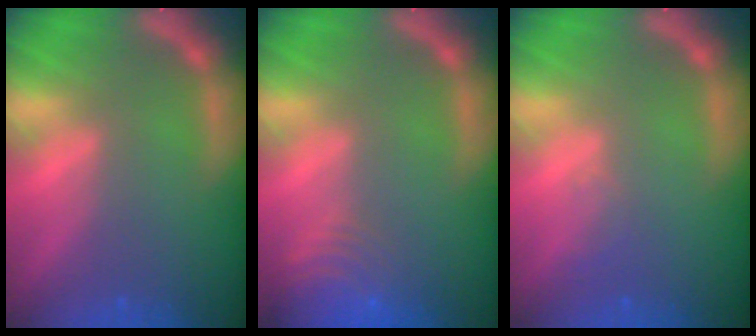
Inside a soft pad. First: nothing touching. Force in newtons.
{"total": 7.5}
{"total": 1.0}